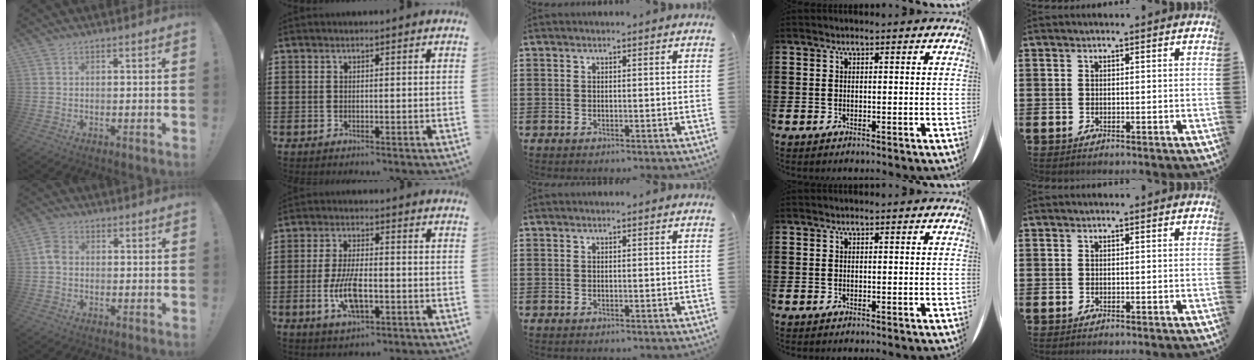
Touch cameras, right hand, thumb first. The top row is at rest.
{"thumb": {"total": 4.4, "force": [-0.4, 3.3, 2.8], "torque": [-0.063, 0.015, -0.003]}, "index": {"total": 8.0, "force": [-2.2, 3.1, 7.1], "torque": [-0.160, -0.012, -0.042]}}